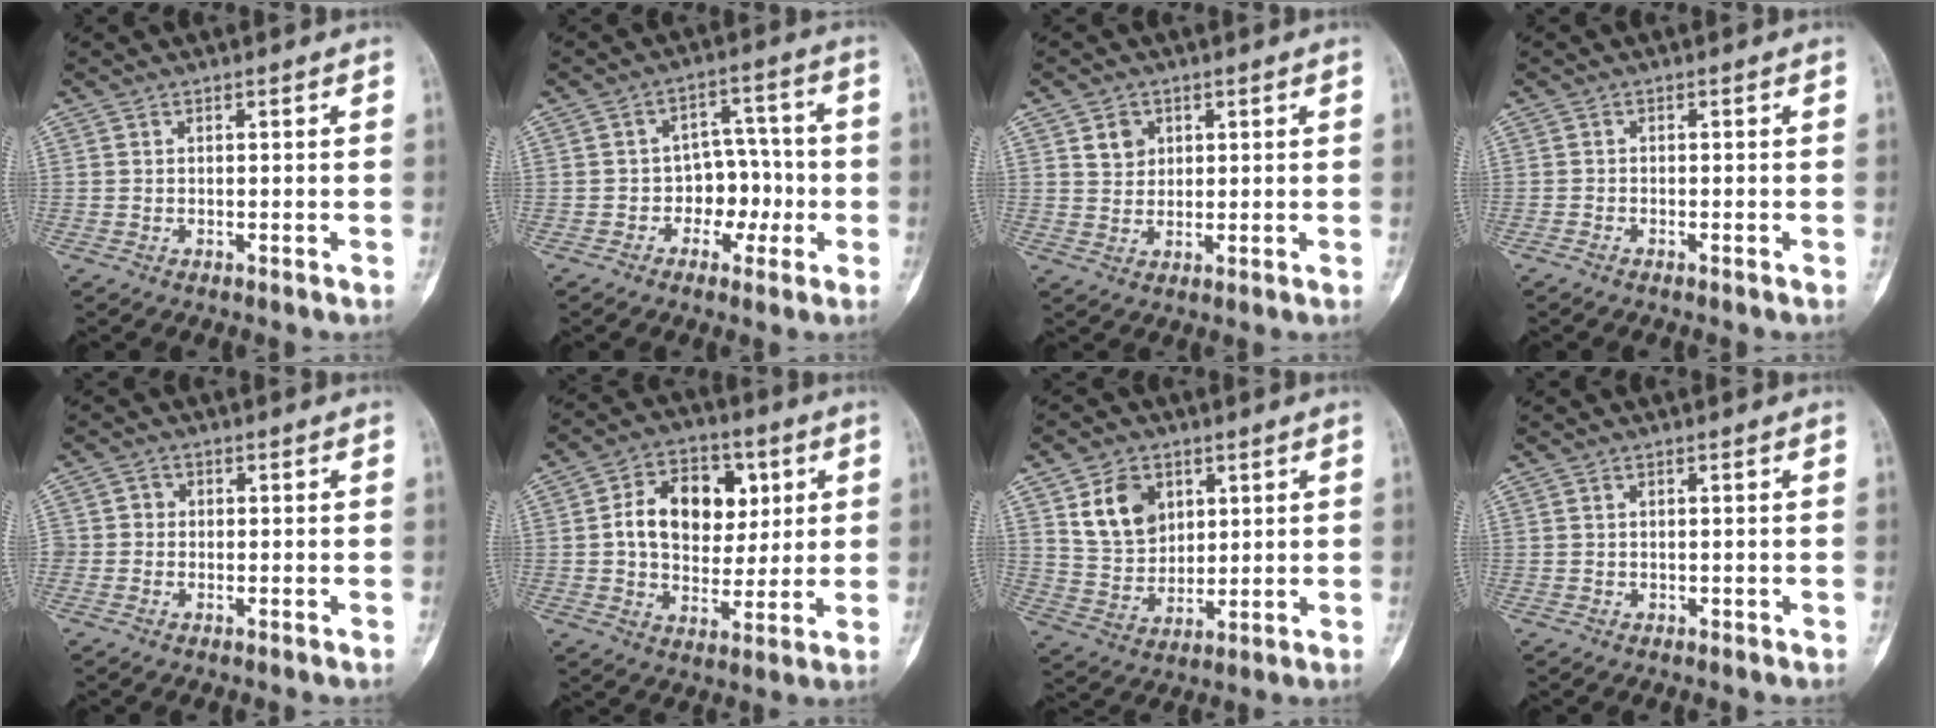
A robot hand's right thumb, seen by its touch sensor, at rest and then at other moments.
{"total": 7.4, "force": [-2.0, 5.7, 4.3], "torque": [-0.019, 0.038, -0.035]}
{"total": 3.8, "force": [1.6, 3.2, 1.4], "torque": [-0.006, -0.010, 0.030]}
{"total": 0.7, "force": [-0.6, 0.1, 0.2], "torque": [-0.005, -0.001, -0.017]}
{"total": 2.1, "force": [-0.3, 2.0, 0.6], "torque": [0.007, 0.008, -0.011]}
{"total": 14.8, "force": [3.1, 10.5, 10.0], "torque": [-0.118, 0.005, 0.049]}
{"total": 11.2, "force": [3.7, 9.1, 5.5], "torque": [-0.055, -0.014, 0.075]}
{"total": 0.0}